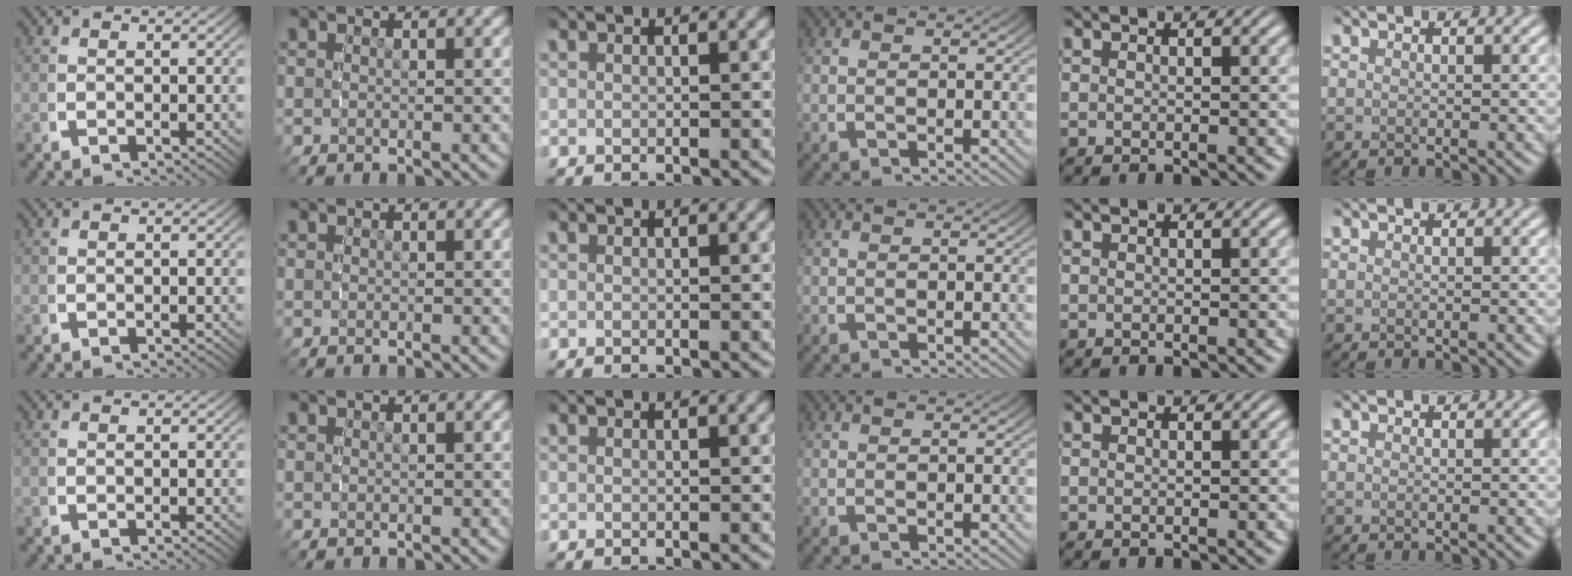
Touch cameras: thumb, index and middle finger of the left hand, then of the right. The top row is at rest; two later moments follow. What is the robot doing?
{"motion": "reach", "object": "pen bag"}